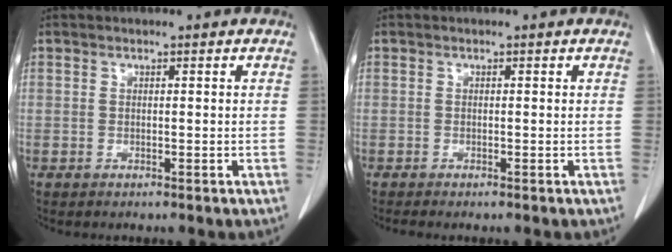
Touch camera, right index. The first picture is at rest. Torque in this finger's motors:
{"motor_torque": [-0.14, 0.08, -0.07, 0.01]}